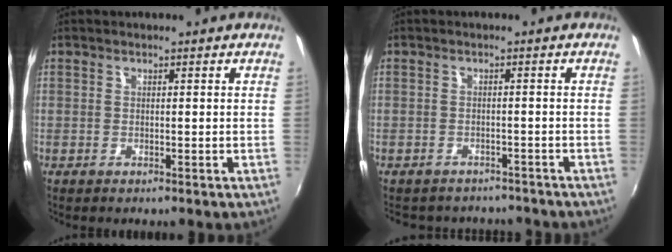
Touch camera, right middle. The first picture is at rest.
{"total": 7.6, "force": [-6.7, 2.8, 2.0], "torque": [-0.048, -0.011, -0.089]}